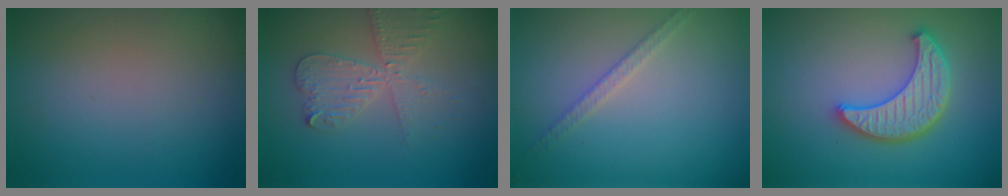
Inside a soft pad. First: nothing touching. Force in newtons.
{"total": 4.0, "press": 3.4, "slide": 2.1}
{"total": 1.7, "press": 1.7, "slide": 0.2}
{"total": 4.6, "press": 4.0, "slide": 2.4}